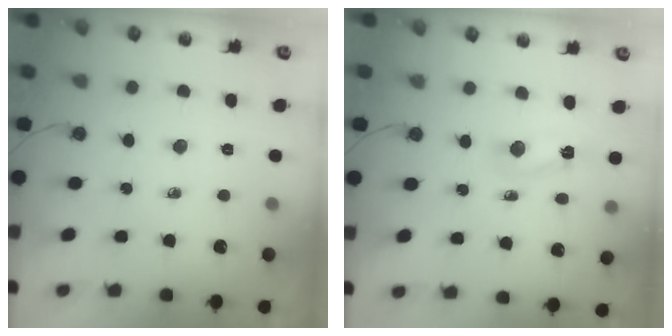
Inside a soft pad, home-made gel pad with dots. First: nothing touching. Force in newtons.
{"total": 3.5, "press": 3.1, "slide": 1.5}